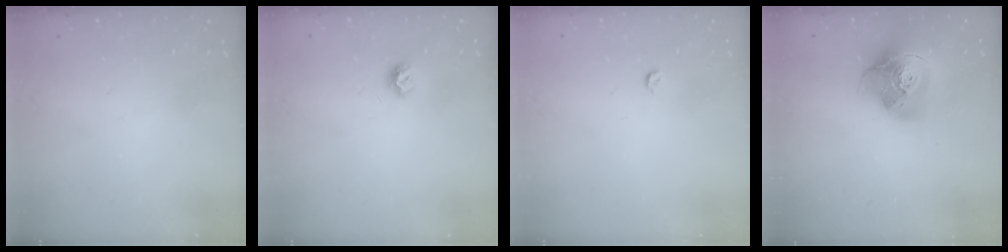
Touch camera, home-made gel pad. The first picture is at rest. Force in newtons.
{"total": 6.8, "press": 6.8, "slide": 0.6}
{"total": 3.2, "press": 3.2, "slide": 0.4}
{"total": 19.4, "press": 19.3, "slide": 2.3}